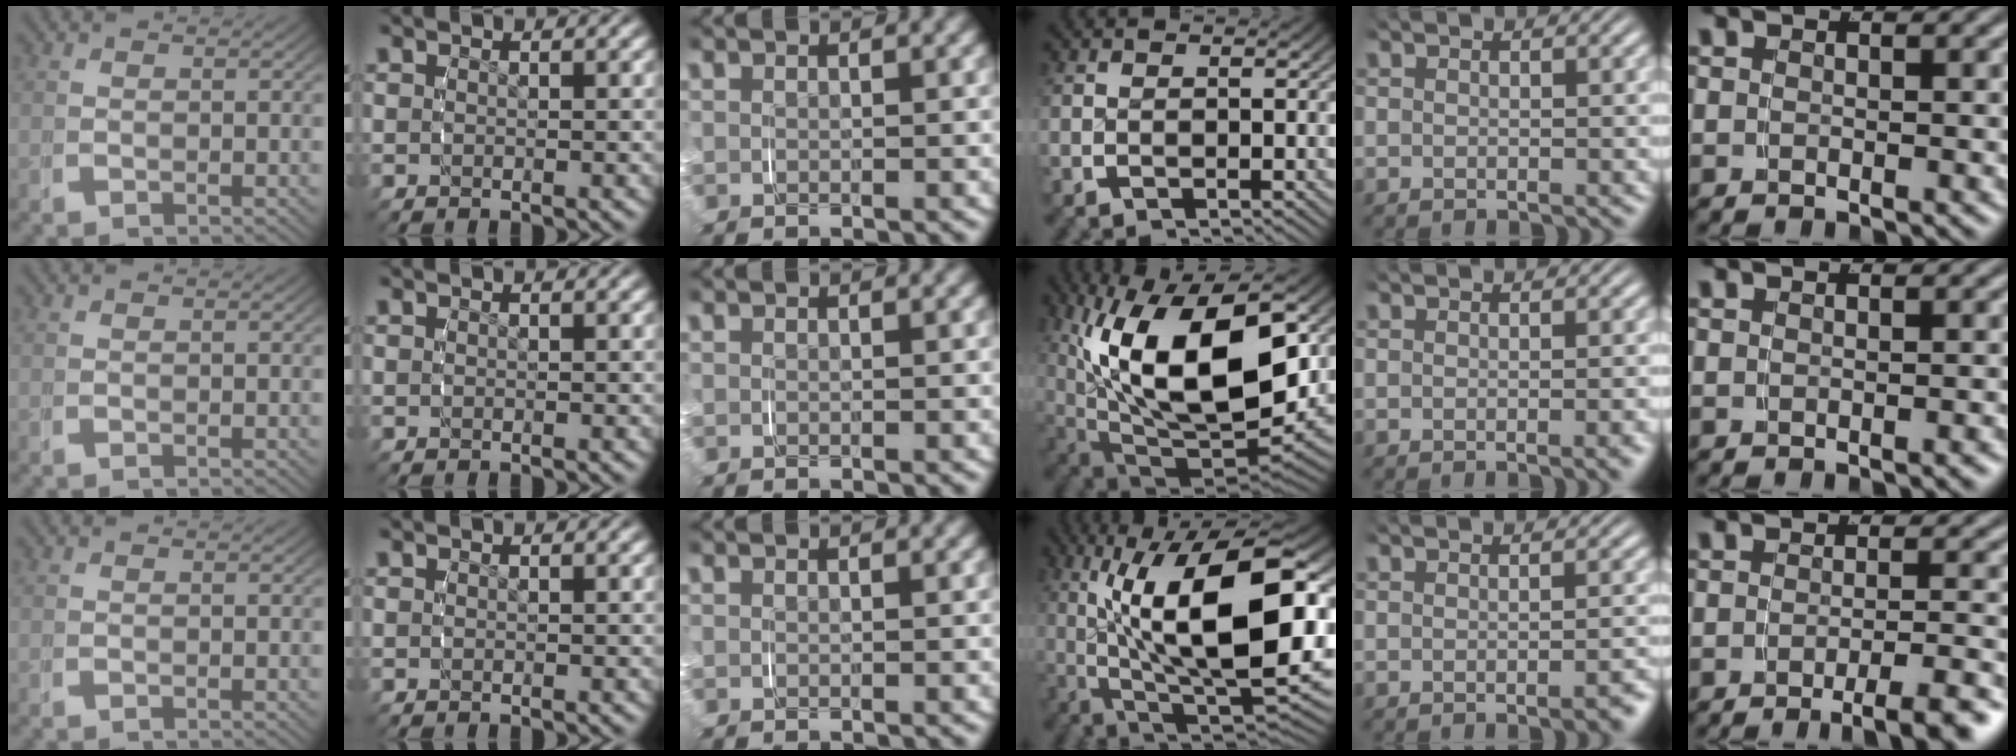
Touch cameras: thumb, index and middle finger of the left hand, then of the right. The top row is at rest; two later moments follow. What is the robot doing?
{"motion": "grasp_and_lifting", "object": "plastic wrap"}